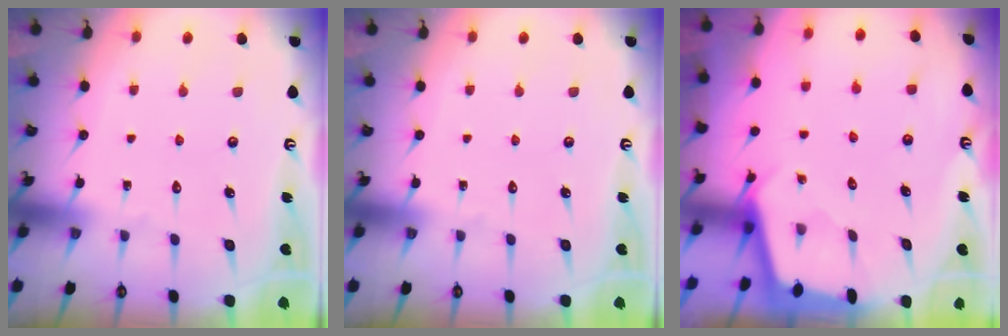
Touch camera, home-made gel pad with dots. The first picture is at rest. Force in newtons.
{"total": 0.0}
{"total": 2.0, "press": 2.0, "slide": 0.2}